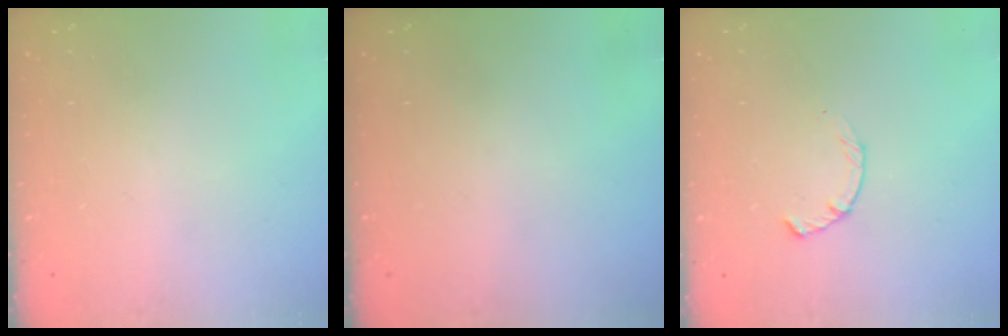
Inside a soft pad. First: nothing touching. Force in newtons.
{"total": 0.0}
{"total": 2.3, "press": 2.2, "slide": 0.4}